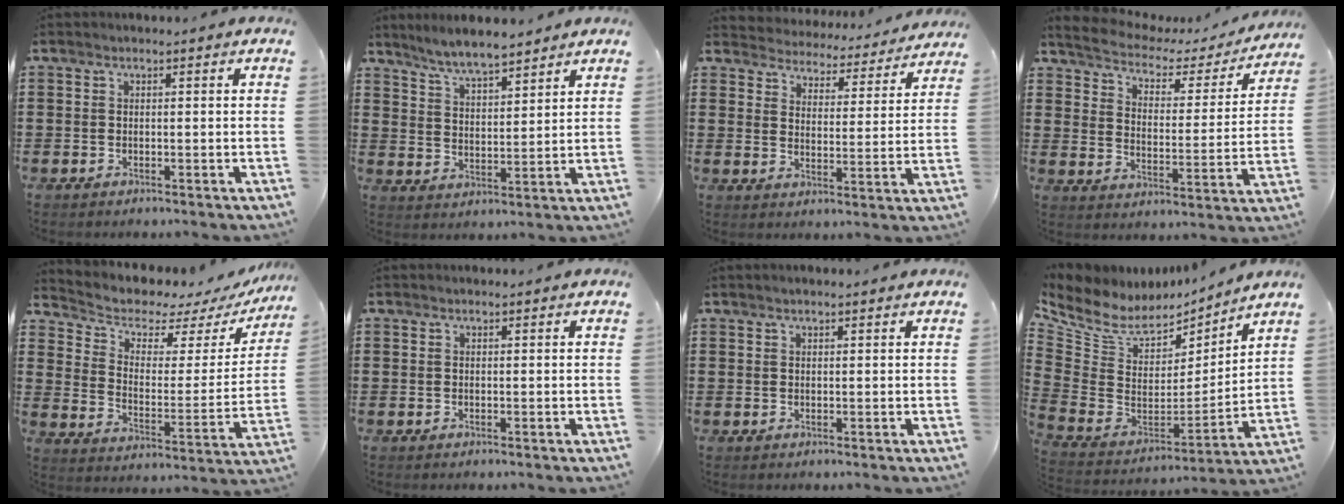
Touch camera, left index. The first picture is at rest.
{"total": 5.5, "force": [5.3, 0.2, 1.7], "torque": [-0.050, -0.018, 0.096]}
{"total": 4.2, "force": [4.2, 0.1, -0.5], "torque": [-0.017, -0.038, 0.067]}
{"total": 3.3, "force": [3.0, 1.2, 0.9], "torque": [-0.040, -0.022, 0.042]}
{"total": 4.5, "force": [3.9, 1.8, 1.3], "torque": [-0.052, -0.029, 0.062]}
{"total": 0.0}
{"total": 0.7, "force": [0.6, 0.1, 0.4], "torque": [-0.007, 0.001, 0.012]}
{"total": 6.8, "force": [5.2, 3.9, 2.1], "torque": [-0.076, -0.039, 0.093]}